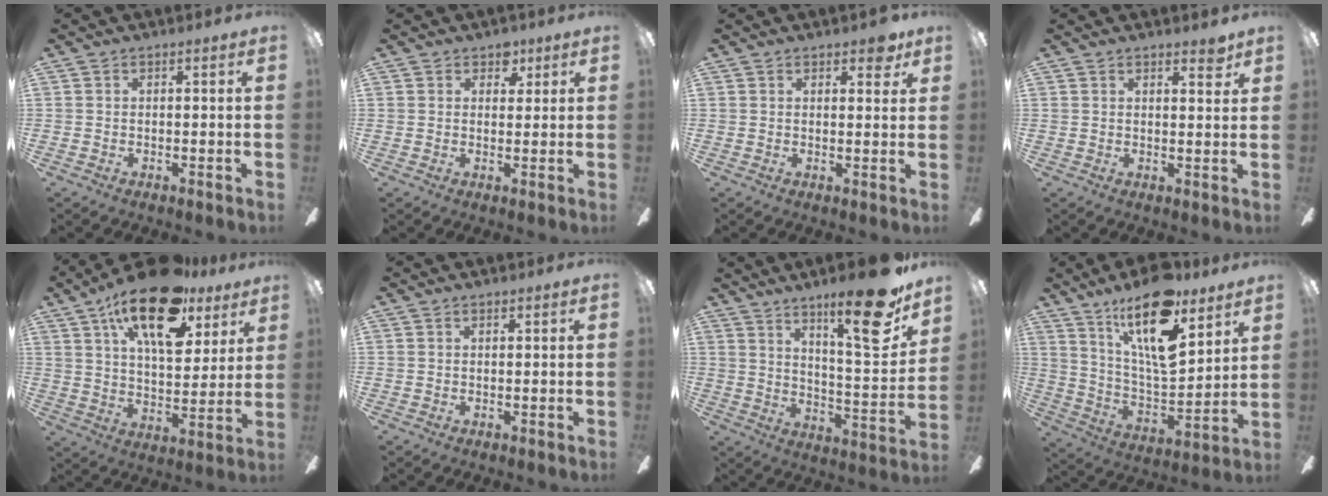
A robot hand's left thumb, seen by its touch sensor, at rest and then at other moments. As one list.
[{"total": 3.7, "force": [2.3, 2.5, 1.4], "torque": [-0.001, -0.006, 0.036]}, {"total": 3.9, "force": [2.3, 1.6, 2.7], "torque": [-0.025, -0.008, 0.033]}, {"total": 2.9, "force": [2.2, 0.5, 1.7], "torque": [-0.014, -0.012, 0.034]}, {"total": 21.8, "force": [13.2, 9.4, 14.7], "torque": [-0.240, -0.057, 0.221]}, {"total": 0.8, "force": [0.5, 0.3, 0.6], "torque": [-0.013, 0.002, 0.009]}, {"total": 19.1, "force": [13.3, 4.2, 13.1], "torque": [-0.192, -0.092, 0.207]}, {"total": 21.2, "force": [13.6, 7.5, 14.4], "torque": [-0.259, -0.077, 0.229]}]